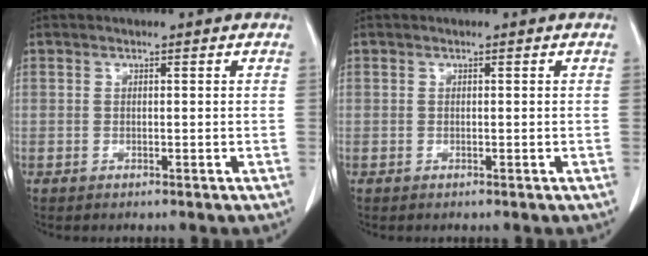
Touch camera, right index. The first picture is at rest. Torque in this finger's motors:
{"motor_torque": [-0.02, 0.02, 0.00, 0.00]}